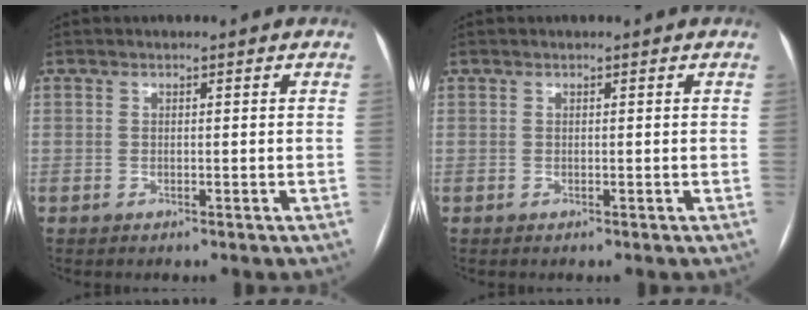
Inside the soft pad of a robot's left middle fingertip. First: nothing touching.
{"total": 0.0}